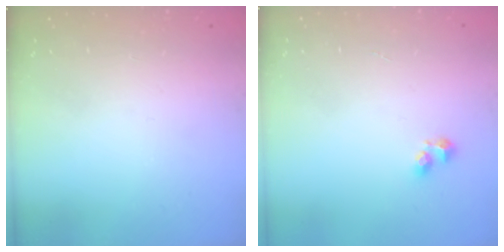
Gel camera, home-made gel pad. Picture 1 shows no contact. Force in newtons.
{"total": 3.4, "press": 3.3, "slide": 0.7}